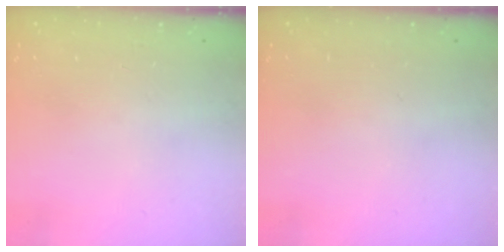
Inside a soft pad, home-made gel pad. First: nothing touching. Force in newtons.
{"total": 0.0}